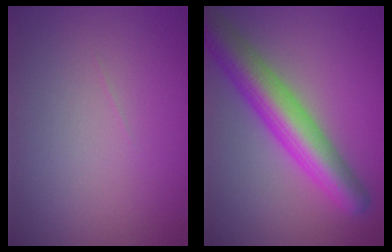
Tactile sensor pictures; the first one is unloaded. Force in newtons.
{"total": 7.4, "press": 7.4, "slide": 0.2}